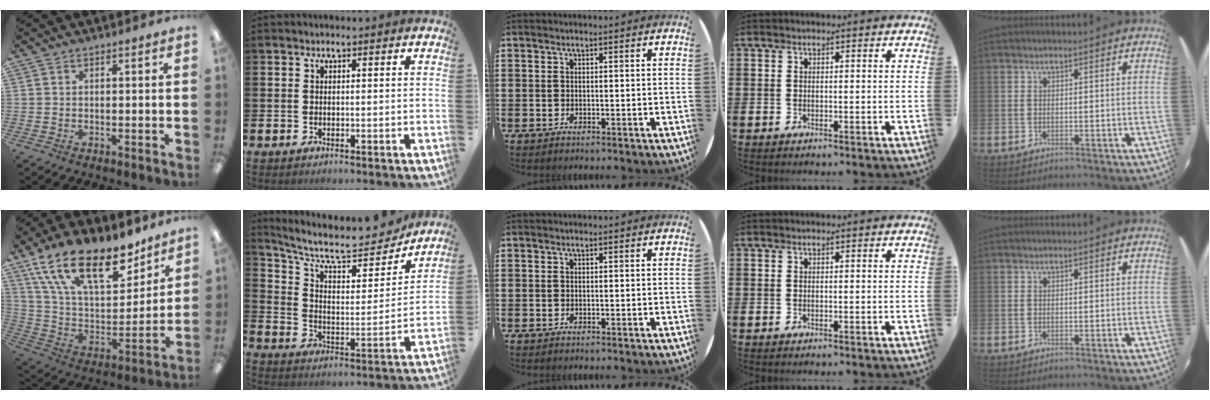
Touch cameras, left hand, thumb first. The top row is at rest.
{"thumb": {"total": 23.2, "force": [15.2, 10.1, 14.3], "torque": [-0.255, -0.088, 0.270]}, "index": {"total": 10.0, "force": [8.8, 2.9, 3.8], "torque": [-0.098, -0.066, 0.148]}}